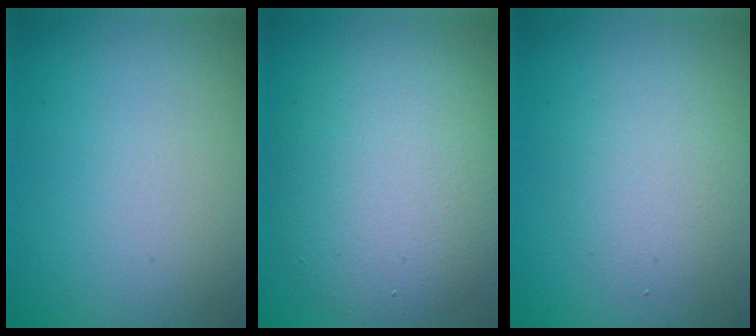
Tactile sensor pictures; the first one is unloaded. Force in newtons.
{"total": 7.8, "press": 7.7, "slide": 0.6}
{"total": 2.7, "press": 2.7, "slide": 0.2}